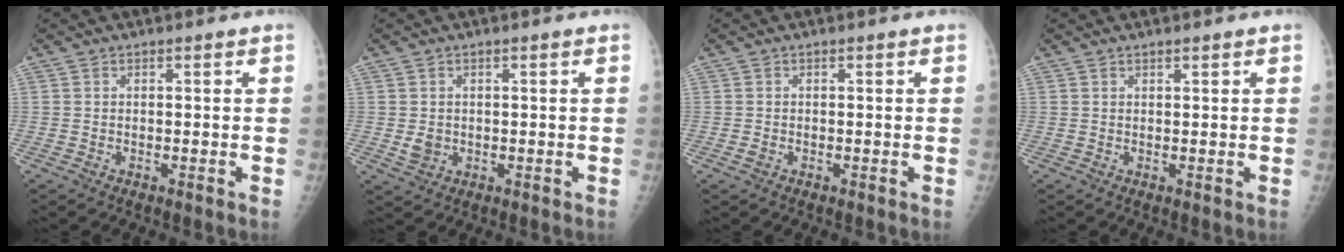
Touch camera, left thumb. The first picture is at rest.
{"total": 2.4, "force": [-0.1, 2.1, 1.2], "torque": [-0.015, -0.002, 0.005]}
{"total": 0.8, "force": [-0.3, 0.6, 0.5], "torque": [-0.012, -0.001, -0.005]}
{"total": 0.7, "force": [0.6, 0.1, 0.4], "torque": [-0.006, -0.003, 0.010]}